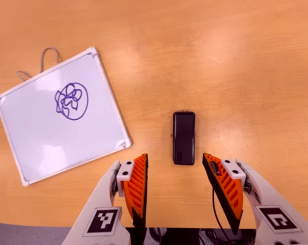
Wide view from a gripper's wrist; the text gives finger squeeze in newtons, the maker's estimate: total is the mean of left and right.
{"total": 0.0}